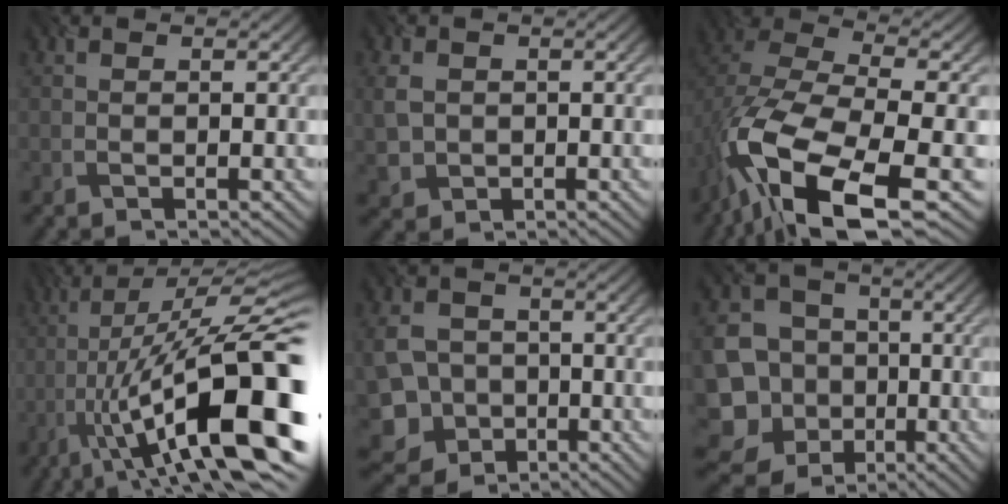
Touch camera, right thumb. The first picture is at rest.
{"total": 3.7, "force": [0.1, 3.2, 1.9], "torque": [-0.057, -0.008, 0.004]}
{"total": 15.5, "force": [-7.3, 7.0, 11.7], "torque": [-0.277, -0.040, -0.118]}
{"total": 18.9, "force": [-6.0, 4.9, 17.2], "torque": [-0.262, 0.011, -0.098]}
{"total": 7.4, "force": [-2.2, 6.3, 3.1], "torque": [-0.092, -0.026, -0.049]}
{"total": 13.8, "force": [-4.7, 12.2, 4.4], "torque": [-0.146, -0.045, -0.090]}